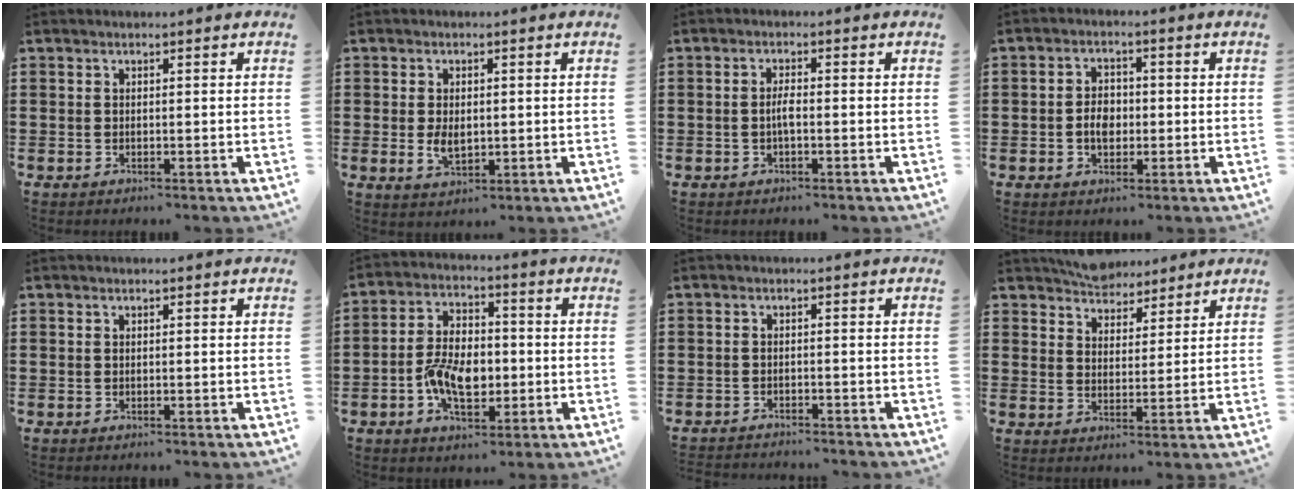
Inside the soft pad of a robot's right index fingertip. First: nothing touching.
{"total": 3.5, "force": [-0.2, 2.0, 2.9], "torque": [-0.048, 0.003, -0.004]}
{"total": 2.3, "force": [-0.4, 0.6, 2.2], "torque": [-0.049, 0.000, -0.011]}
{"total": 3.7, "force": [-0.5, 2.6, 2.6], "torque": [-0.046, 0.003, -0.014]}
{"total": 0.0}
{"total": 8.1, "force": [-2.0, 4.8, 6.2], "torque": [-0.120, 0.001, -0.044]}
{"total": 1.5, "force": [-1.5, 0.0, 0.0], "torque": [-0.004, 0.002, -0.031]}
{"total": 4.5, "force": [4.3, 1.2, -0.4], "torque": [-0.010, -0.012, 0.082]}